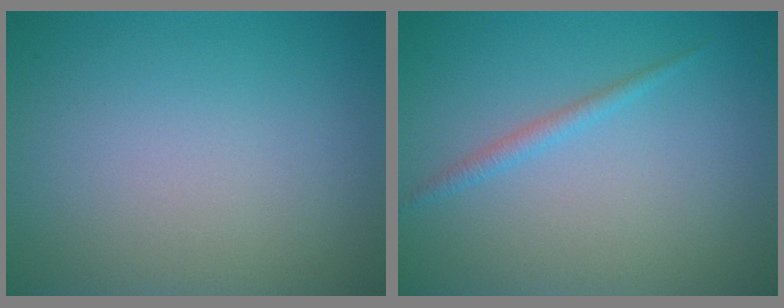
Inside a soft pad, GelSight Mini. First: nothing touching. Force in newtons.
{"total": 1.2, "press": 1.2, "slide": 0.1}